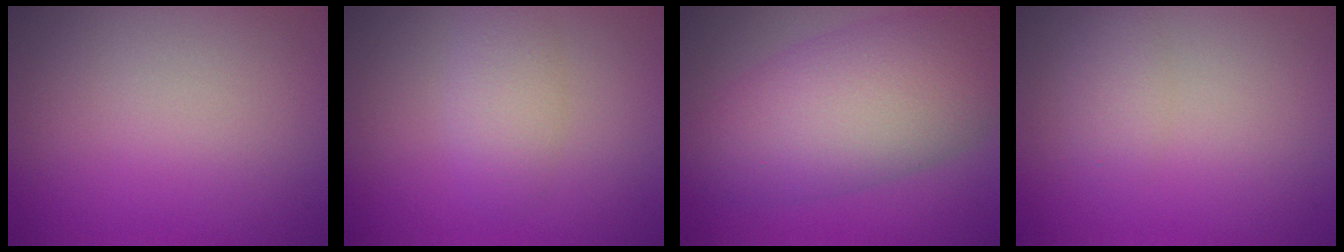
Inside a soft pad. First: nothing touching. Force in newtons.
{"total": 2.4, "press": 2.4, "slide": 0.1}
{"total": 9.6, "press": 9.6, "slide": 0.5}
{"total": 1.5, "press": 1.5, "slide": 0.1}